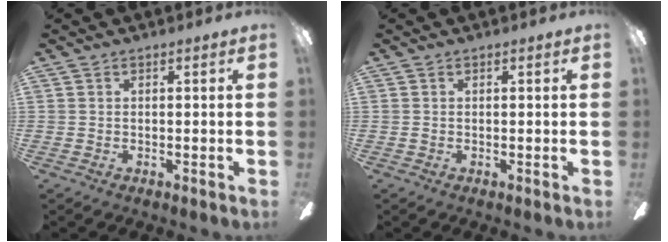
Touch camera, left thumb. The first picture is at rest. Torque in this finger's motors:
{"motor_torque": [0.09, 0.31, 0.27, 0.01, 0.00]}